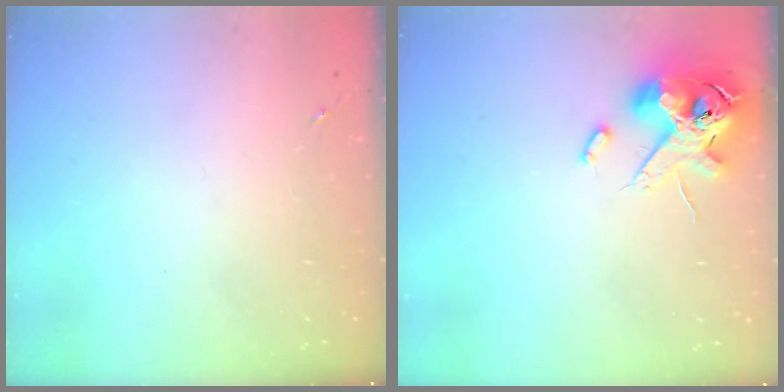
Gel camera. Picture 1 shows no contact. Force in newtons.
{"total": 14.2, "press": 14.0, "slide": 2.3}